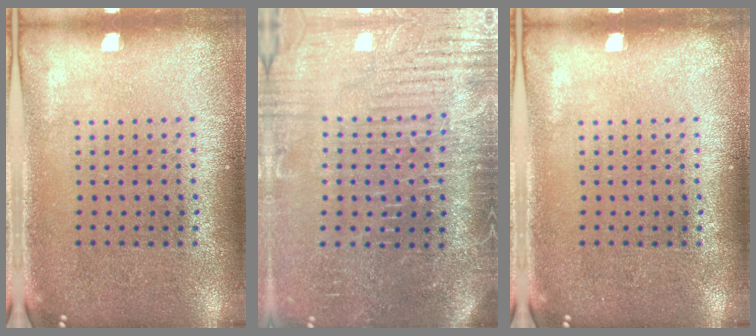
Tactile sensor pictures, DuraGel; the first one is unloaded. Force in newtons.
{"total": 4.5, "press": 4.1, "slide": 1.7}
{"total": 0.0}